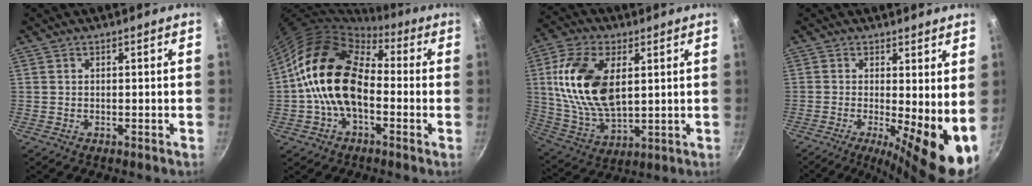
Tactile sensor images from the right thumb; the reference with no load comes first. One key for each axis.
{"total": 16.0, "fx": -1.1, "fy": 10.4, "fz": 12.1, "tx": -0.182, "ty": 0.033, "tz": -0.040}
{"total": 17.6, "fx": 3.9, "fy": 9.8, "fz": 14.1, "tx": -0.262, "ty": -0.008, "tz": 0.082}
{"total": 11.2, "fx": -1.1, "fy": 3.0, "fz": 10.7, "tx": -0.137, "ty": -0.014, "tz": -0.016}